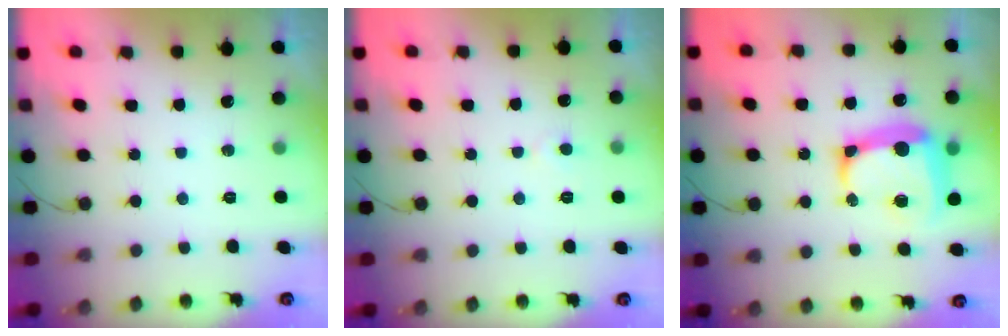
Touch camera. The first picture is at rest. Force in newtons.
{"total": 2.1, "press": 2.1, "slide": 0.3}
{"total": 15.5, "press": 15.3, "slide": 1.9}